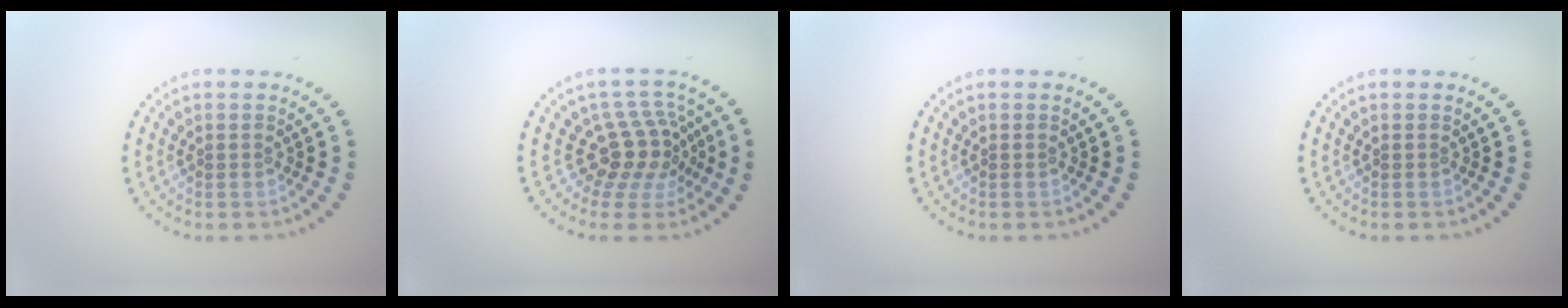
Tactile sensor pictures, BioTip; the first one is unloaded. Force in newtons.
{"total": 4.3, "press": 3.1, "slide": 2.9}
{"total": 0.0}
{"total": 0.0}